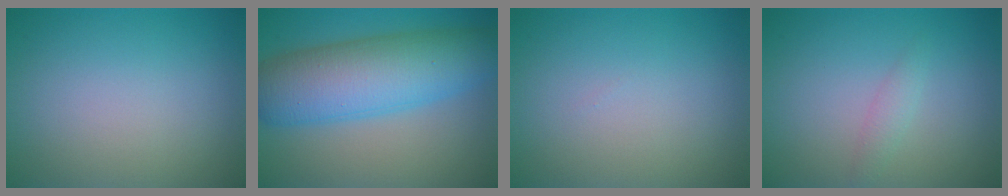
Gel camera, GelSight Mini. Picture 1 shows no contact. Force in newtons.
{"total": 9.6, "press": 9.6, "slide": 0.1}
{"total": 0.0}
{"total": 1.2, "press": 1.2, "slide": 0.0}